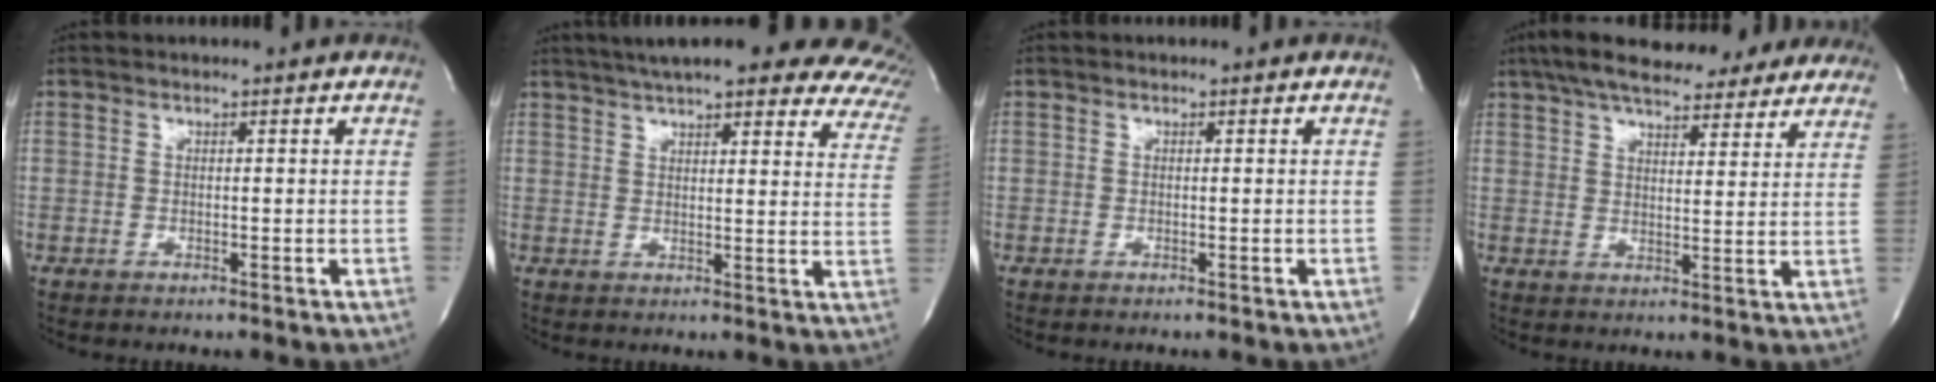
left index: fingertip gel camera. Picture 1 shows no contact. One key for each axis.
{"total": 26.7, "fx": 21.9, "fy": 5.6, "fz": 14.2, "tx": -0.181, "ty": -0.014, "tz": 0.248}
{"total": 0.0}
{"total": 21.9, "fx": 18.1, "fy": 5.9, "fz": 10.9, "tx": -0.176, "ty": 0.036, "tz": 0.234}